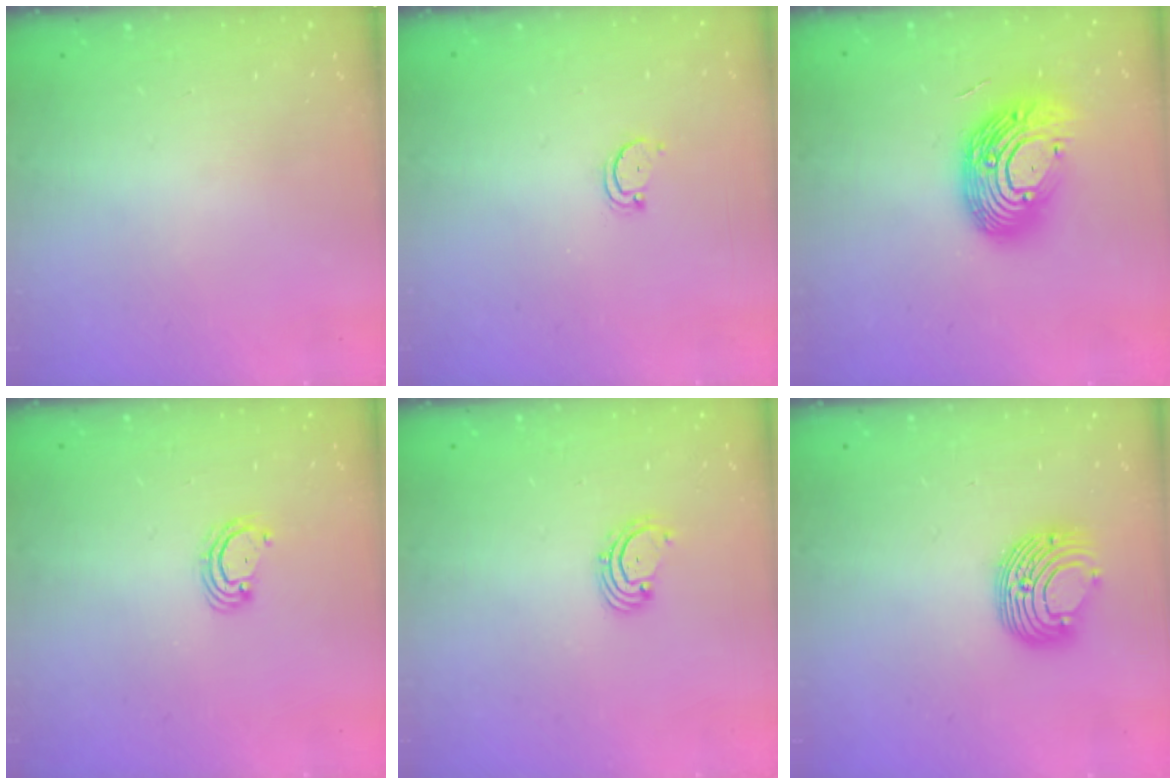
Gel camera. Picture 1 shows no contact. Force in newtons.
{"total": 2.5, "press": 2.4, "slide": 0.5}
{"total": 17.8, "press": 17.7, "slide": 1.4}
{"total": 3.8, "press": 3.8, "slide": 0.4}
{"total": 2.2, "press": 2.1, "slide": 0.7}
{"total": 10.6, "press": 10.6, "slide": 0.3}